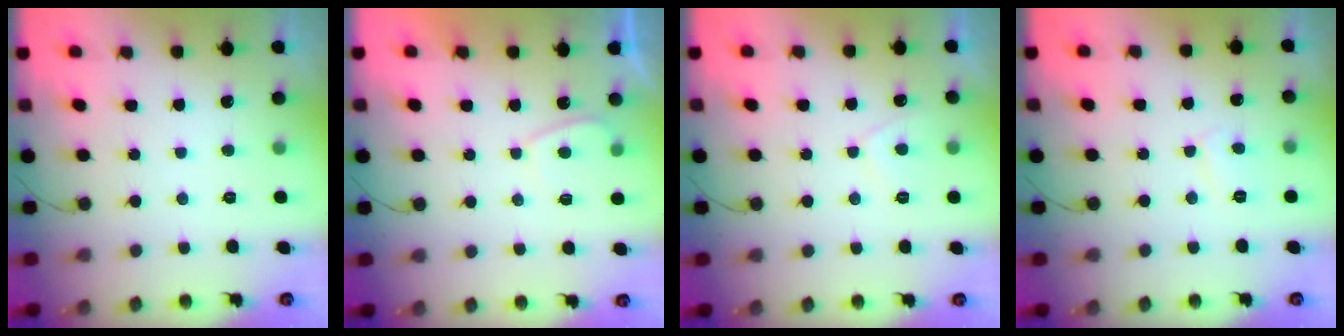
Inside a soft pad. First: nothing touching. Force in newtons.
{"total": 2.0, "press": 2.0, "slide": 0.6}
{"total": 2.2, "press": 2.2, "slide": 0.5}
{"total": 4.6, "press": 4.6, "slide": 0.4}